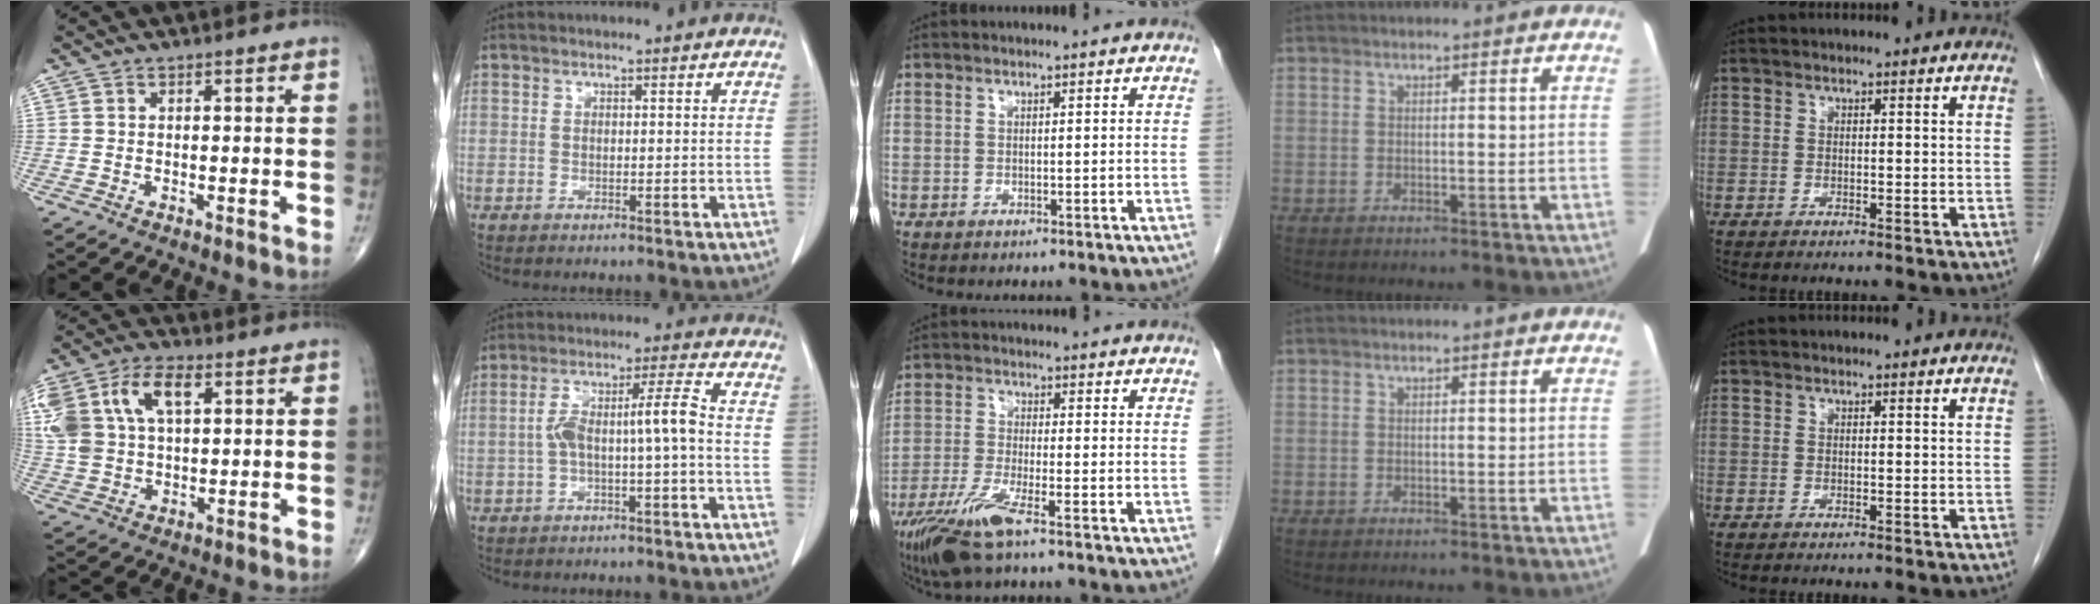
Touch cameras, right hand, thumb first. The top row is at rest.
{"thumb": {"total": 17.0, "force": [5.6, 10.2, 12.4], "torque": [-0.275, 0.017, 0.105]}, "index": {"total": 7.6, "force": [-1.4, 0.9, 7.4], "torque": [-0.142, 0.036, -0.021]}, "middle": {"total": 7.6, "force": [-4.7, 0.2, 5.9], "torque": [-0.126, -0.021, -0.092]}}